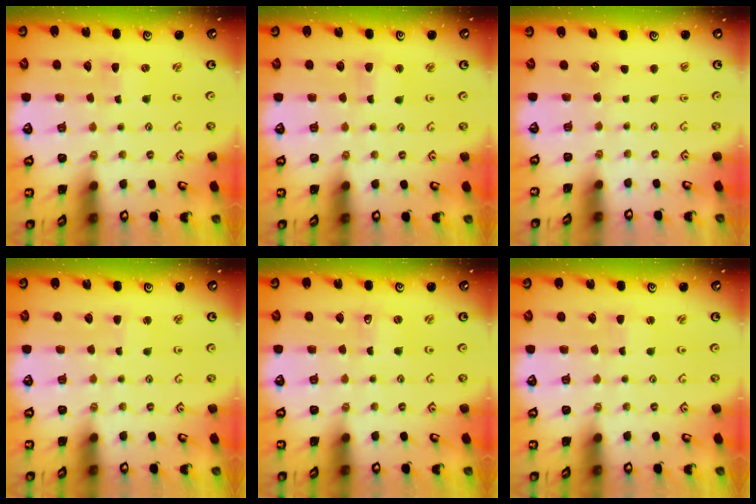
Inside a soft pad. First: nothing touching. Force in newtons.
{"total": 1.7, "press": 1.7, "slide": 0.2}
{"total": 0.0}
{"total": 1.5, "press": 1.5, "slide": 0.1}
{"total": 1.2, "press": 1.2, "slide": 0.1}
{"total": 0.5, "press": 0.5, "slide": 0.0}